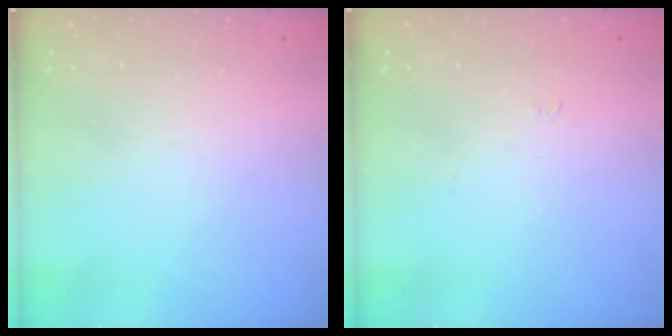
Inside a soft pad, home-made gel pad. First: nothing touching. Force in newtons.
{"total": 4.5, "press": 4.5, "slide": 0.5}